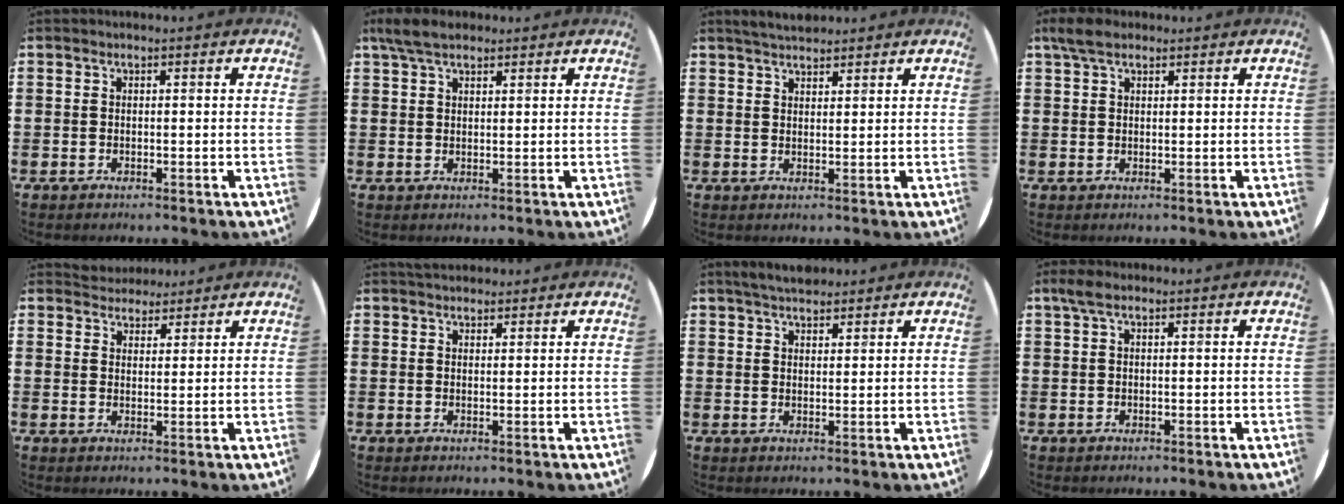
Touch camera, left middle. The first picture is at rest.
{"total": 4.2, "force": [3.3, 1.5, 2.1], "torque": [-0.048, 0.007, 0.061]}
{"total": 2.9, "force": [2.8, 0.5, 0.6], "torque": [-0.015, -0.002, 0.052]}
{"total": 3.1, "force": [2.2, 1.4, 1.7], "torque": [-0.030, 0.006, 0.039]}
{"total": 3.4, "force": [3.3, 1.0, -0.2], "torque": [-0.005, -0.006, 0.063]}
{"total": 1.7, "force": [1.6, 0.5, -0.1], "torque": [0.008, 0.001, 0.030]}
{"total": 3.4, "force": [3.2, 0.8, 0.9], "torque": [-0.023, -0.003, 0.059]}
{"total": 1.7, "force": [1.0, 0.7, 1.2], "torque": [-0.024, 0.007, 0.016]}